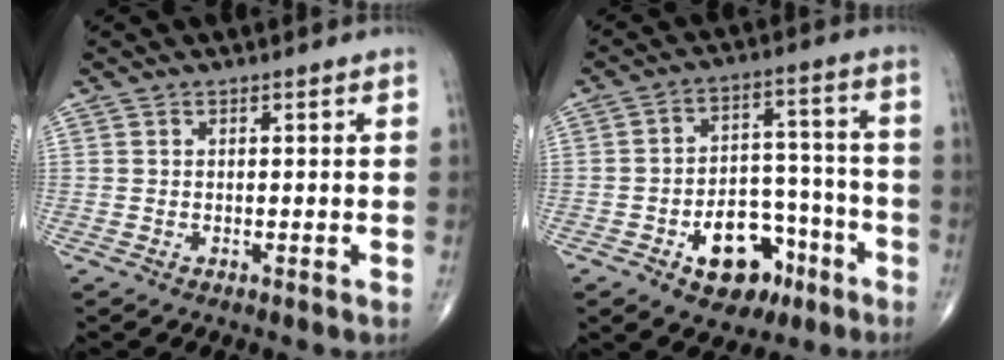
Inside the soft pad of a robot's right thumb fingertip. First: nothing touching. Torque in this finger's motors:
{"motor_torque": [3.67, 1.34, 0.75, -0.87, 0.06]}